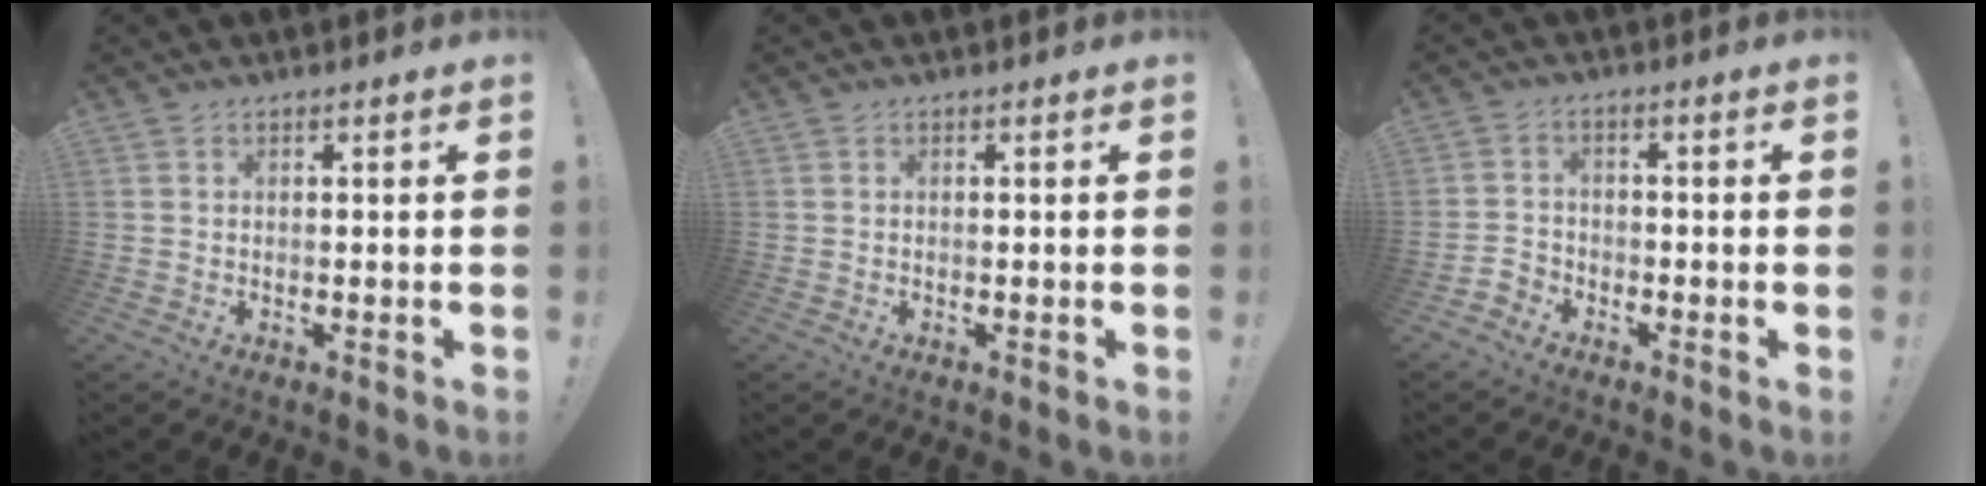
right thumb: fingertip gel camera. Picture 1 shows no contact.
{"total": 0.0}
{"total": 3.7, "force": [-3.2, 1.7, 0.7], "torque": [-0.021, 0.008, -0.063]}